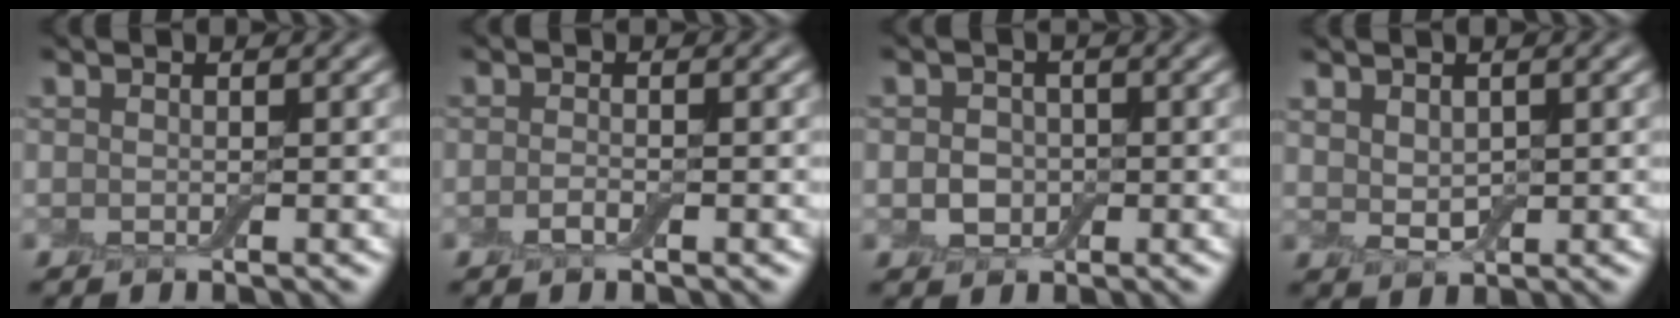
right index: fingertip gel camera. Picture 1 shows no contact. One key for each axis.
{"total": 1.0, "fx": -0.6, "fy": 0.2, "fz": 0.7, "tx": -0.017, "ty": -0.001, "tz": -0.013}
{"total": 2.2, "fx": -0.4, "fy": 1.9, "fz": 1.1, "tx": -0.019, "ty": -0.002, "tz": -0.011}
{"total": 2.2, "fx": 0.9, "fy": 1.2, "fz": 1.6, "tx": -0.031, "ty": -0.002, "tz": 0.023}